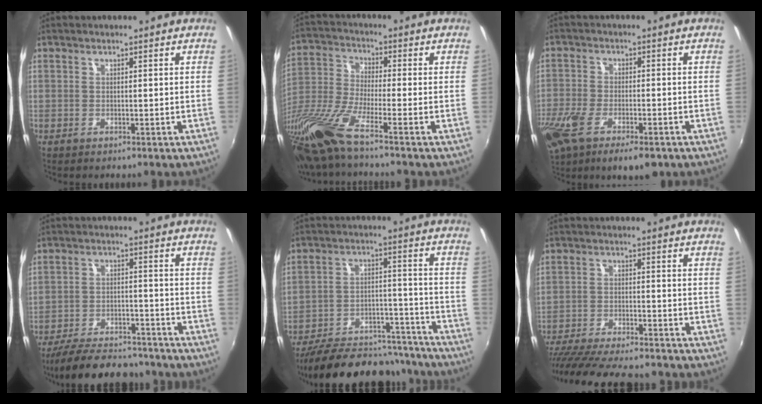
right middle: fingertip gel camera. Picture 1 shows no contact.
{"total": 16.0, "force": [-11.4, 1.4, 11.1], "torque": [-0.238, -0.041, -0.229]}
{"total": 15.9, "force": [-8.9, 6.8, 11.3], "torque": [-0.260, -0.058, -0.153]}
{"total": 18.5, "force": [-15.8, 5.8, 7.7], "torque": [-0.164, -0.005, -0.224]}
{"total": 26.5, "force": [-22.9, 8.8, 9.8], "torque": [-0.188, 0.022, -0.298]}
{"total": 19.6, "force": [-17.0, 3.6, 9.0], "torque": [-0.179, -0.034, -0.263]}